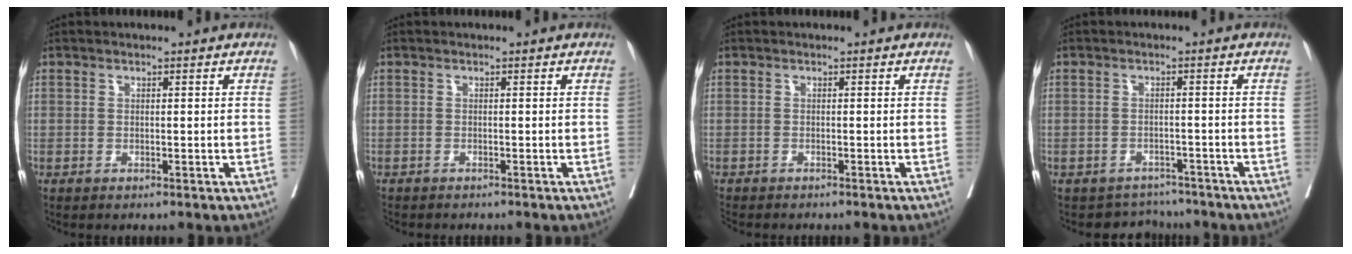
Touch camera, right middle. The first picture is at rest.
{"total": 1.4, "force": [-1.3, 0.4, 0.3], "torque": [-0.012, -0.004, -0.023]}
{"total": 1.8, "force": [-1.8, 0.4, 0.3], "torque": [-0.011, -0.006, -0.032]}
{"total": 4.2, "force": [-3.7, 1.7, -0.8], "torque": [0.013, 0.016, -0.053]}